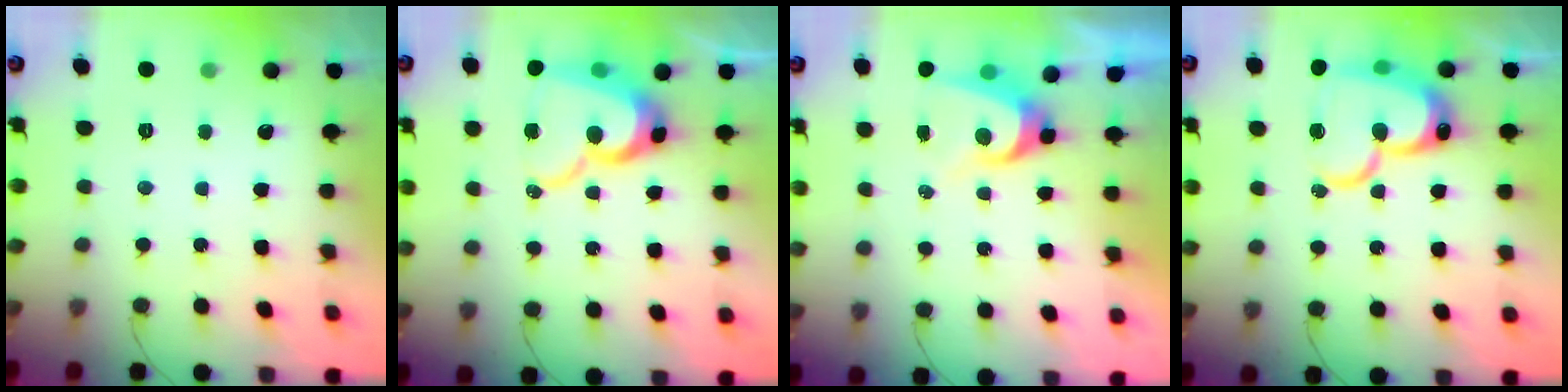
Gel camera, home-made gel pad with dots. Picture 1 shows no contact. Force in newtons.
{"total": 16.5, "press": 16.5, "slide": 1.3}
{"total": 7.0, "press": 7.0, "slide": 0.7}
{"total": 21.3, "press": 21.3, "slide": 1.9}